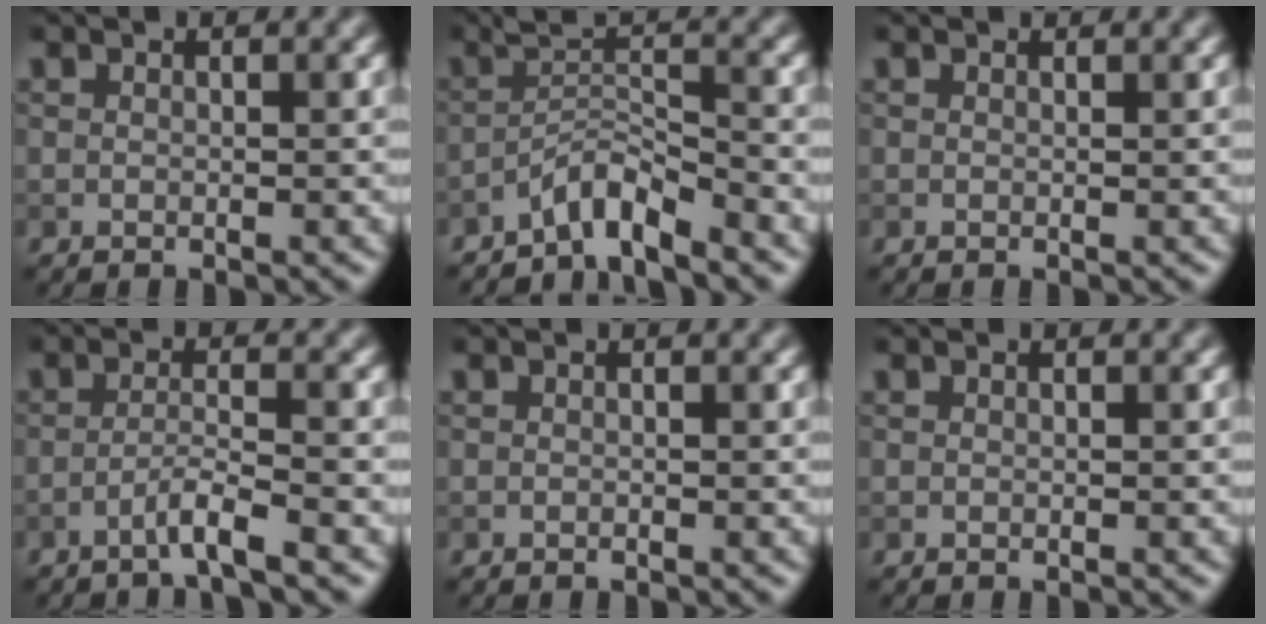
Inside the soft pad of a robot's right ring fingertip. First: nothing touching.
{"total": 3.3, "force": [-2.7, 0.2, 1.8], "torque": [-0.029, 0.010, -0.058]}
{"total": 0.6, "force": [0.6, 0.1, 0.1], "torque": [-0.005, -0.002, 0.006]}
{"total": 2.6, "force": [-1.5, 0.1, 2.1], "torque": [-0.033, 0.008, -0.038]}
{"total": 0.0}
{"total": 0.0}